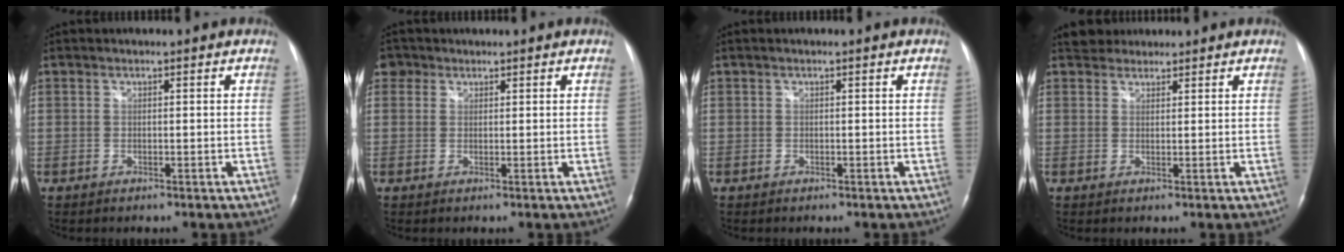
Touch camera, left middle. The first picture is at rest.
{"total": 2.3, "force": [1.4, 1.9, 0.2], "torque": [-0.001, 0.009, 0.020]}
{"total": 0.0}
{"total": 2.7, "force": [2.4, 1.2, -0.2], "torque": [0.001, 0.016, 0.039]}